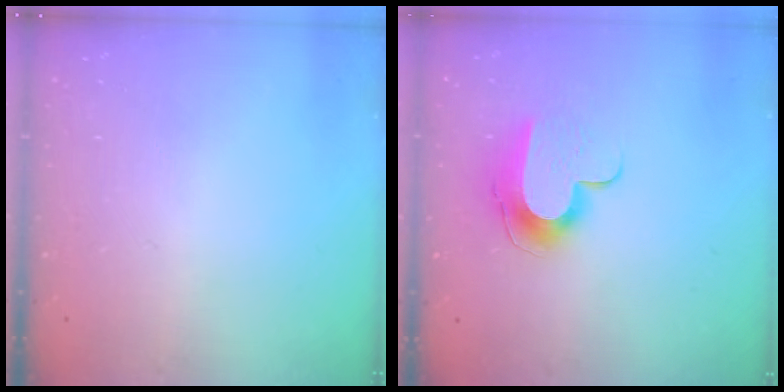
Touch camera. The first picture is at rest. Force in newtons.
{"total": 10.4, "press": 10.4, "slide": 0.3}